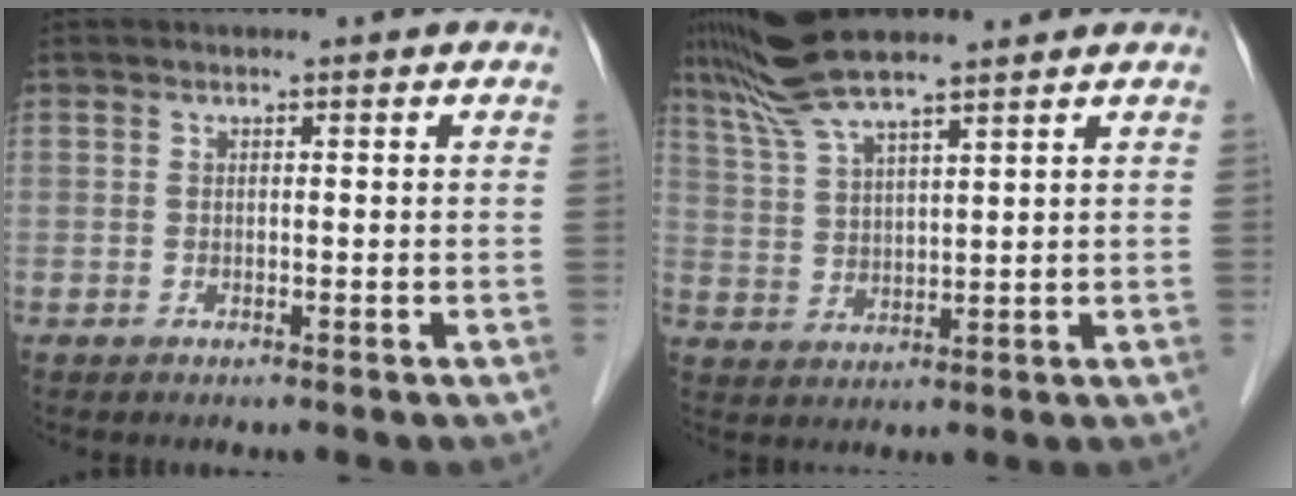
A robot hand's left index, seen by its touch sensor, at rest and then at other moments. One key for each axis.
{"total": 9.7, "fx": 8.1, "fy": 1.0, "fz": 5.3, "tx": -0.108, "ty": 0.028, "tz": 0.155}